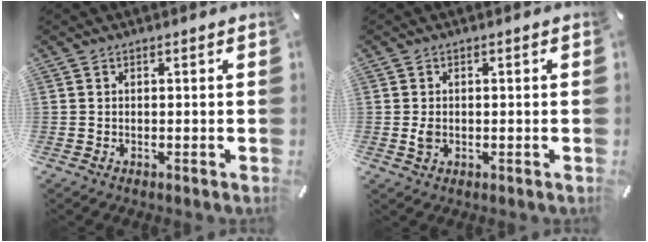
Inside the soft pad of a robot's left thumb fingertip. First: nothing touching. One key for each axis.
{"total": 2.2, "fx": -0.2, "fy": 1.5, "fz": 1.5, "tx": -0.028, "ty": -0.004, "tz": -0.008}